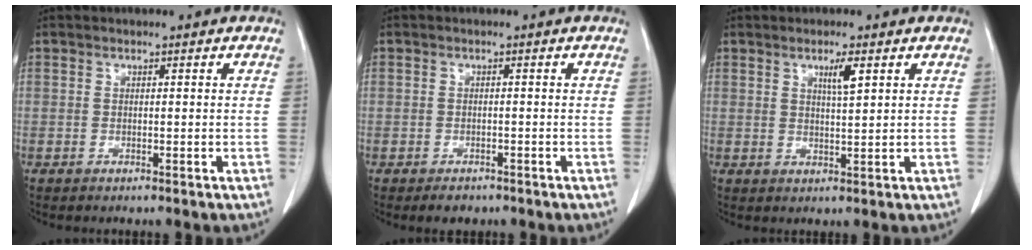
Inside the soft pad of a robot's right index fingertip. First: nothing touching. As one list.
[{"total": 2.3, "force": [-1.5, 1.5, 0.7], "torque": [-0.010, 0.002, -0.016]}, {"total": 3.1, "force": [1.5, 0.1, 2.7], "torque": [-0.046, -0.004, 0.026]}]